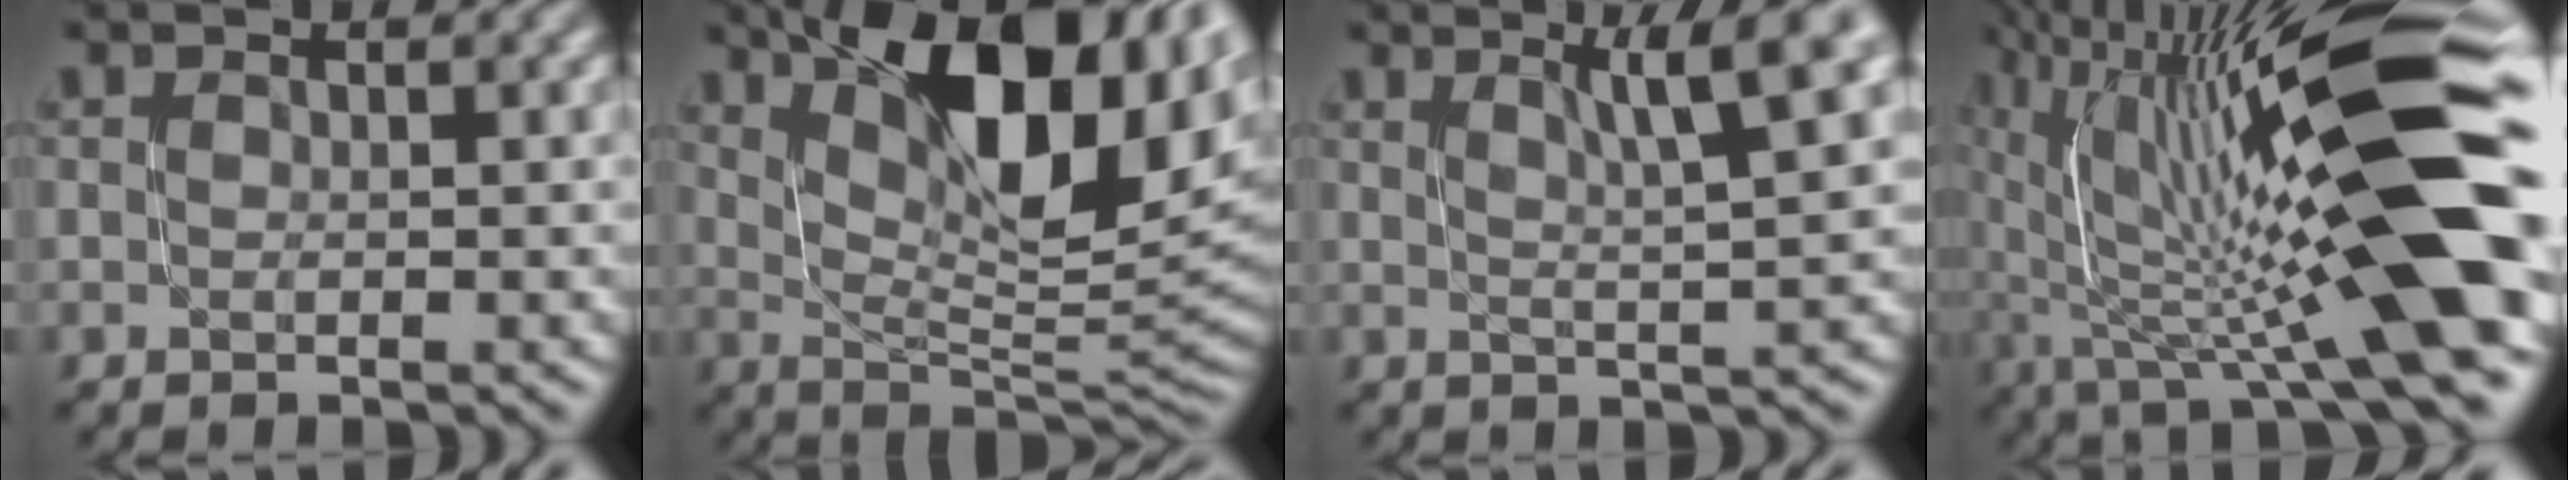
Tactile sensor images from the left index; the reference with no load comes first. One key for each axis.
{"total": 14.8, "fx": 6.5, "fy": 5.8, "fz": 12.0, "tx": -0.179, "ty": 0.012, "tz": 0.110}
{"total": 6.8, "fx": 2.9, "fy": 1.0, "fz": 6.1, "tx": -0.072, "ty": 0.012, "tz": 0.048}
{"total": 16.5, "fx": 1.2, "fy": 4.0, "fz": 15.9, "tx": -0.254, "ty": 0.019, "tz": 0.019}